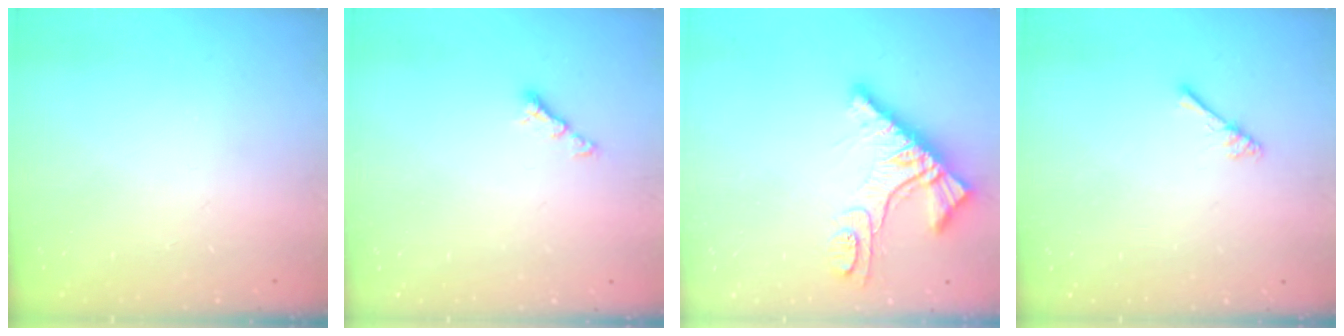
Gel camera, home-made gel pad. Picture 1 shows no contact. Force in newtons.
{"total": 4.0, "press": 3.9, "slide": 0.6}
{"total": 11.0, "press": 11.0, "slide": 1.1}
{"total": 2.5, "press": 2.5, "slide": 0.4}